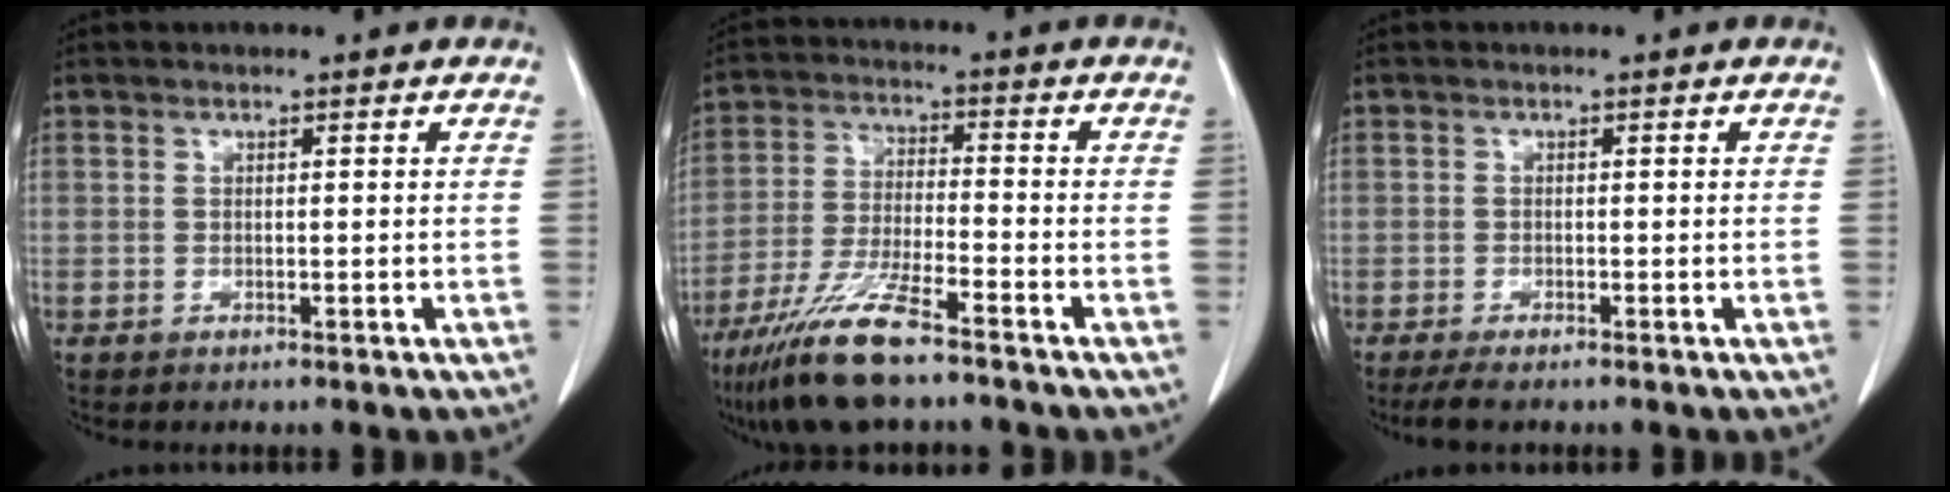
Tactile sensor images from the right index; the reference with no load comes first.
{"total": 11.2, "force": [-8.1, 1.0, 7.6], "torque": [-0.159, -0.031, -0.154]}
{"total": 2.6, "force": [-2.1, 0.3, 1.5], "torque": [-0.031, -0.009, -0.038]}